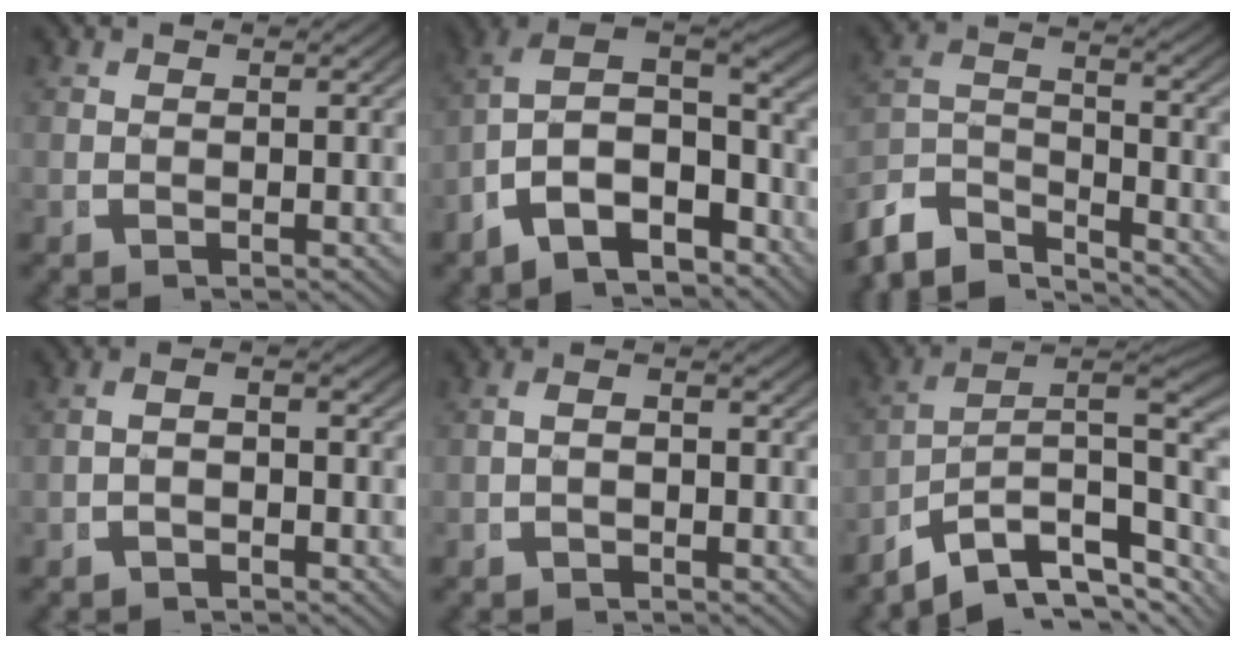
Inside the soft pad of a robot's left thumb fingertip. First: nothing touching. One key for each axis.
{"total": 13.7, "fx": -2.1, "fy": 10.4, "fz": 8.7, "tx": -0.189, "ty": -0.047, "tz": -0.035}
{"total": 8.3, "fx": -5.2, "fy": 4.8, "fz": 4.3, "tx": -0.083, "ty": -0.030, "tz": -0.083}
{"total": 1.9, "fx": -1.1, "fy": 1.0, "fz": 1.3, "tx": -0.025, "ty": 0.000, "tz": -0.020}
{"total": 1.6, "fx": -0.9, "fy": 0.8, "fz": 1.0, "tx": -0.023, "ty": 0.001, "tz": -0.017}
{"total": 15.3, "fx": -2.8, "fy": 10.6, "fz": 10.8, "tx": -0.170, "ty": -0.034, "tz": -0.042}